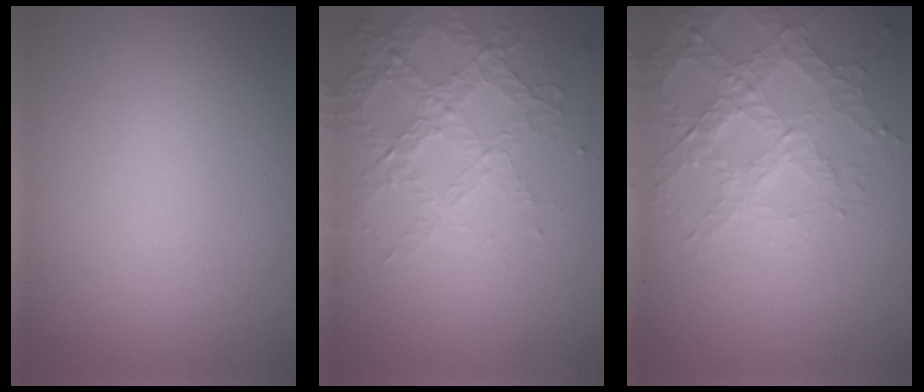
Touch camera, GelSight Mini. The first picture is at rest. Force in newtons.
{"total": 4.3, "press": 3.0, "slide": 3.0}
{"total": 4.1, "press": 3.5, "slide": 2.0}